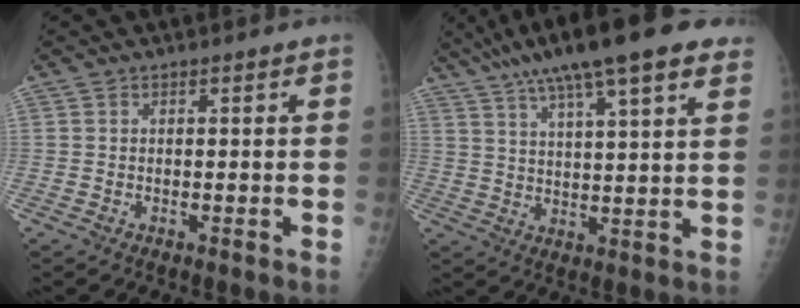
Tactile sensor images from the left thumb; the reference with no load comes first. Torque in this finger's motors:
{"motor_torque": [1.63, -0.49, 1.53, -1.23, 0.23]}